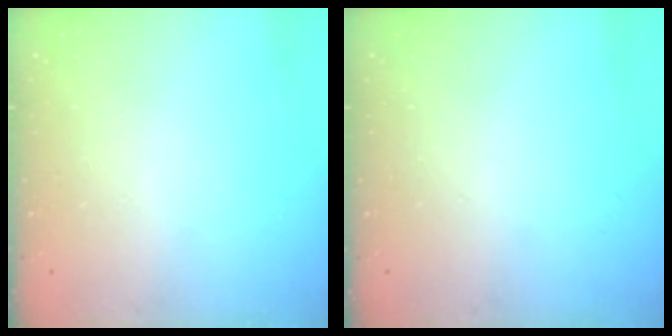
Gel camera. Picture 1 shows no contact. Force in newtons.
{"total": 0.0}